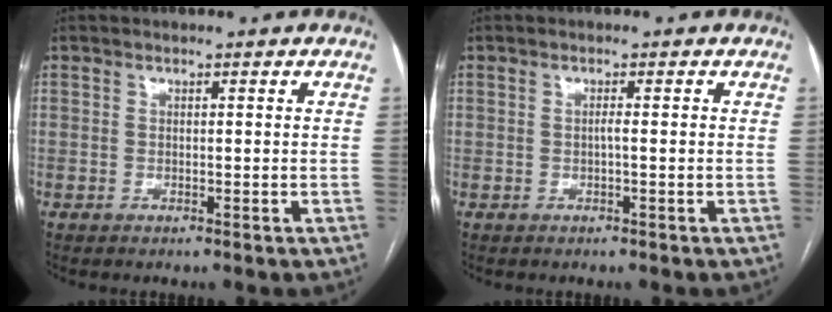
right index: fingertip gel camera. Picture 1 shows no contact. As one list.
[{"total": 0.9, "force": [-0.1, 0.0, 0.8], "torque": [-0.015, 0.001, -0.001]}]